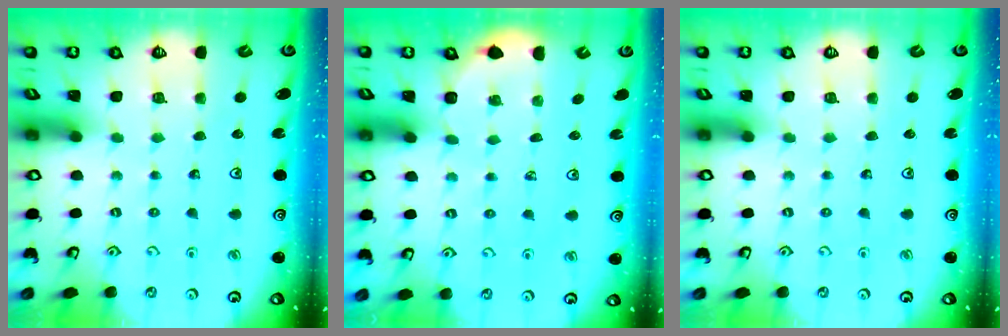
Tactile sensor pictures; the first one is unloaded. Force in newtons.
{"total": 3.0, "press": 2.9, "slide": 0.9}
{"total": 0.0}